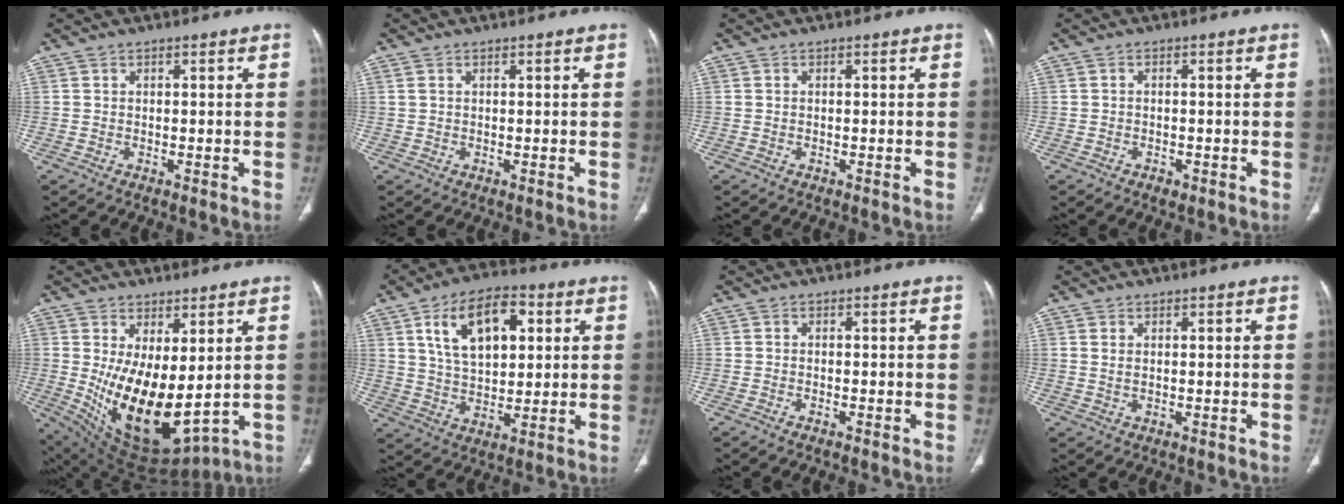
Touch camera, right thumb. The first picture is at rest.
{"total": 0.8, "force": [0.5, 0.3, 0.5], "torque": [-0.013, 0.011, 0.015]}
{"total": 0.0}
{"total": 1.3, "force": [-0.7, 0.8, 0.6], "torque": [-0.007, 0.003, -0.009]}
{"total": 15.8, "force": [1.0, 7.6, 13.8], "torque": [-0.229, -0.037, 0.050]}
{"total": 14.2, "force": [4.9, 8.0, 10.7], "torque": [-0.157, -0.004, 0.086]}
{"total": 0.9, "force": [-0.7, 0.1, 0.5], "torque": [-0.015, 0.004, -0.009]}
{"total": 0.9, "force": [0.5, 0.3, 0.7], "torque": [-0.019, -0.001, 0.013]}